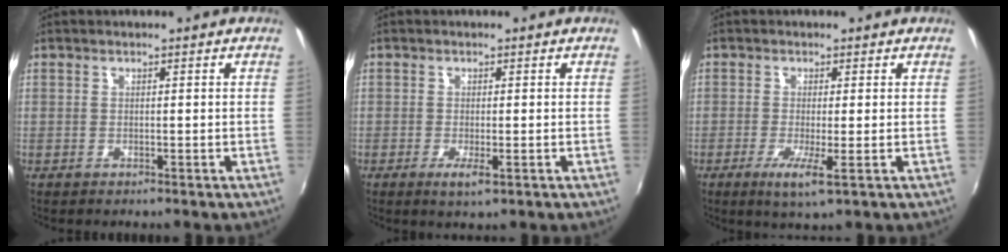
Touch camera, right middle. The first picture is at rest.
{"total": 2.6, "force": [-0.9, 0.4, 2.4], "torque": [-0.048, -0.008, -0.014]}
{"total": 4.2, "force": [-1.3, -0.1, 4.0], "torque": [-0.085, -0.013, -0.026]}